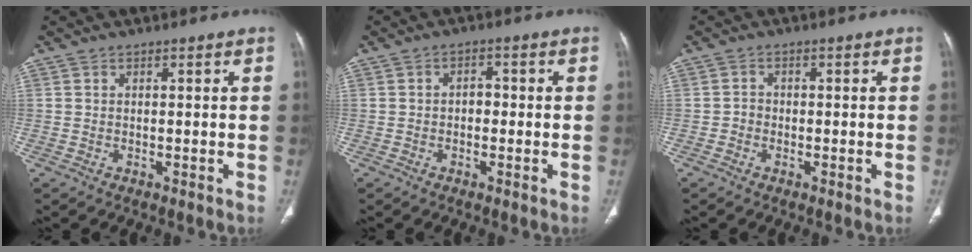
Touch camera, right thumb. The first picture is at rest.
{"total": 2.2, "force": [-0.3, 1.7, 1.4], "torque": [-0.008, 0.012, -0.010]}
{"total": 1.4, "force": [-0.6, 1.2, 0.4], "torque": [0.003, 0.007, -0.017]}